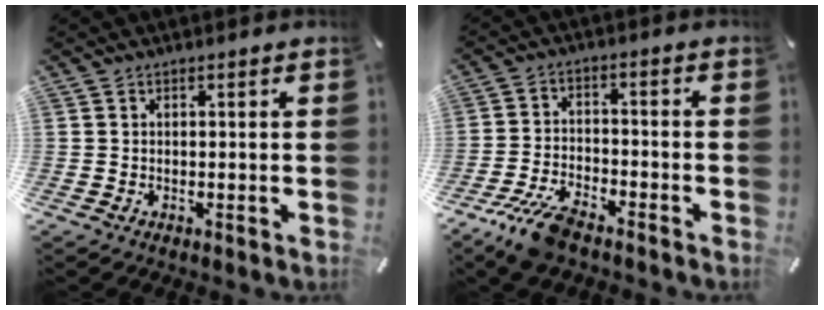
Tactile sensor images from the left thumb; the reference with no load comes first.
{"total": 9.0, "force": [-6.8, 3.0, 5.1], "torque": [-0.109, 0.025, -0.127]}